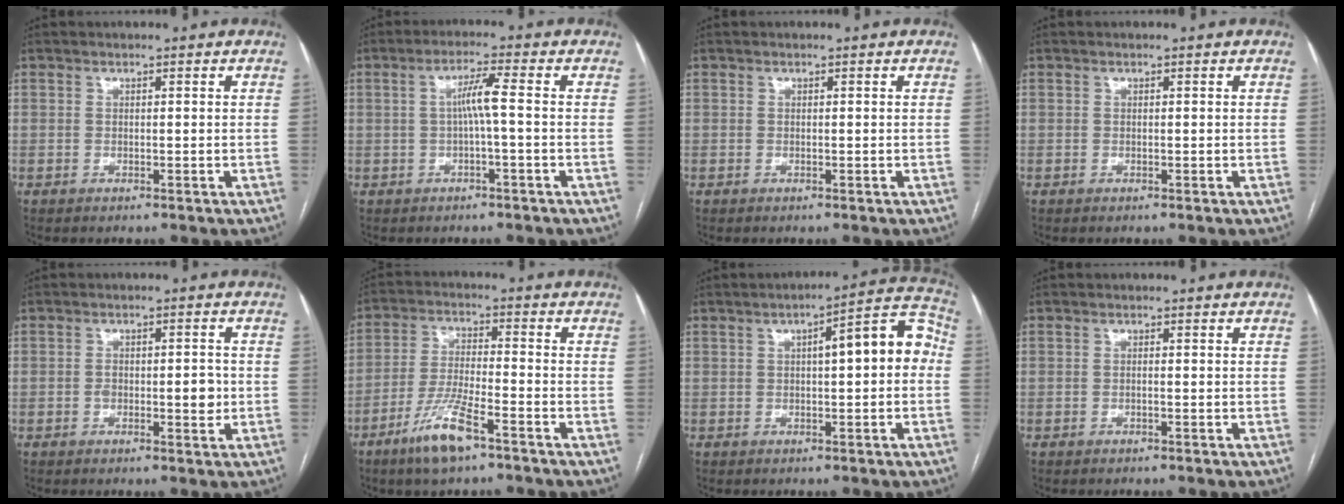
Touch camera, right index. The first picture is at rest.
{"total": 4.0, "force": [-0.2, -0.3, 4.0], "torque": [-0.072, 0.013, 0.000]}
{"total": 0.0}
{"total": 0.0}
{"total": 4.5, "force": [-0.8, 1.9, 4.0], "torque": [-0.061, 0.002, -0.008]}
{"total": 8.7, "force": [-5.5, 1.3, 6.6], "torque": [-0.137, -0.012, -0.103]}
{"total": 9.9, "force": [0.8, 2.4, 9.6], "torque": [-0.124, 0.042, 0.008]}
{"total": 0.5, "force": [-0.1, 0.1, 0.5], "torque": [-0.010, 0.000, -0.002]}